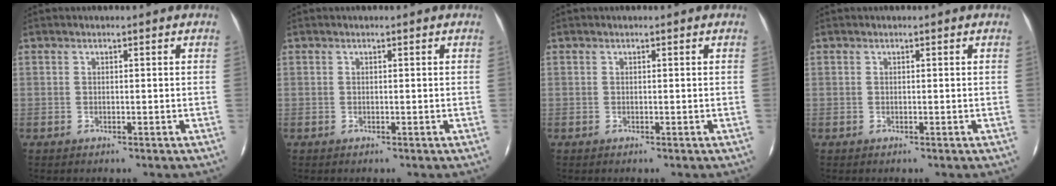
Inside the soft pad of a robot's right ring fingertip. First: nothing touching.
{"total": 0.0}
{"total": 0.0}
{"total": 0.0}